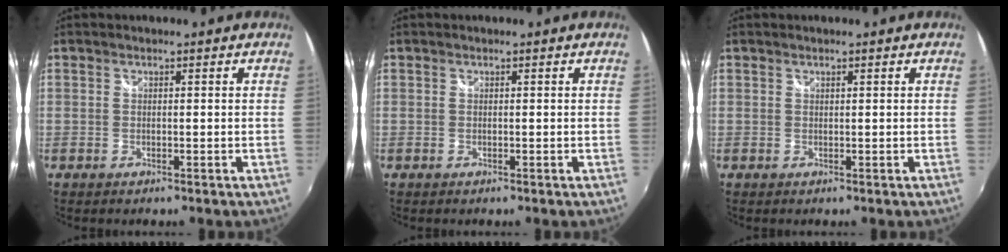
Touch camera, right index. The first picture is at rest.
{"total": 0.0}
{"total": 0.0}